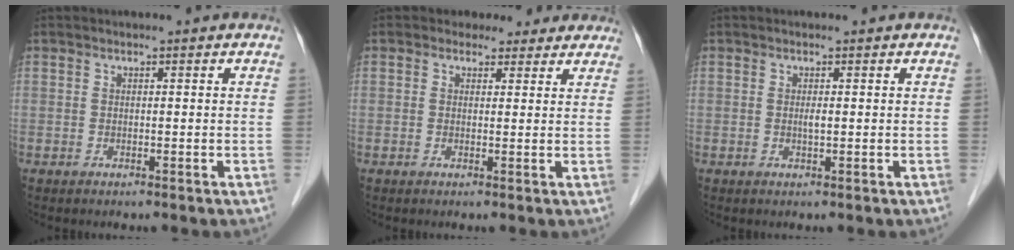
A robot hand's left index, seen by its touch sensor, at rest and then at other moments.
{"total": 4.3, "force": [3.5, 2.6, 0.1], "torque": [0.010, 0.008, 0.031]}
{"total": 0.8, "force": [0.1, 0.1, 0.8], "torque": [-0.018, -0.002, 0.001]}